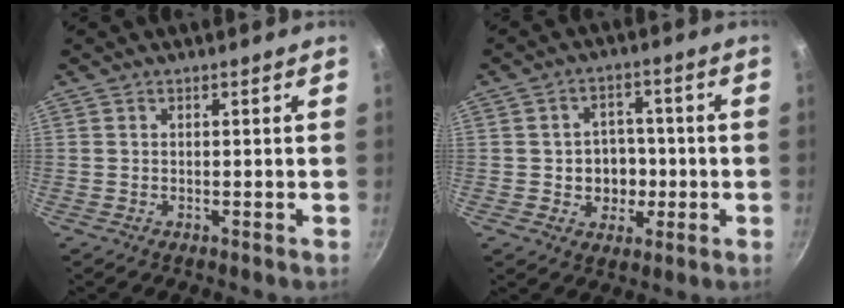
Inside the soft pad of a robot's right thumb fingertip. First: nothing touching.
{"total": 7.6, "force": [-1.0, 6.5, 3.7], "torque": [-0.020, 0.013, -0.011]}